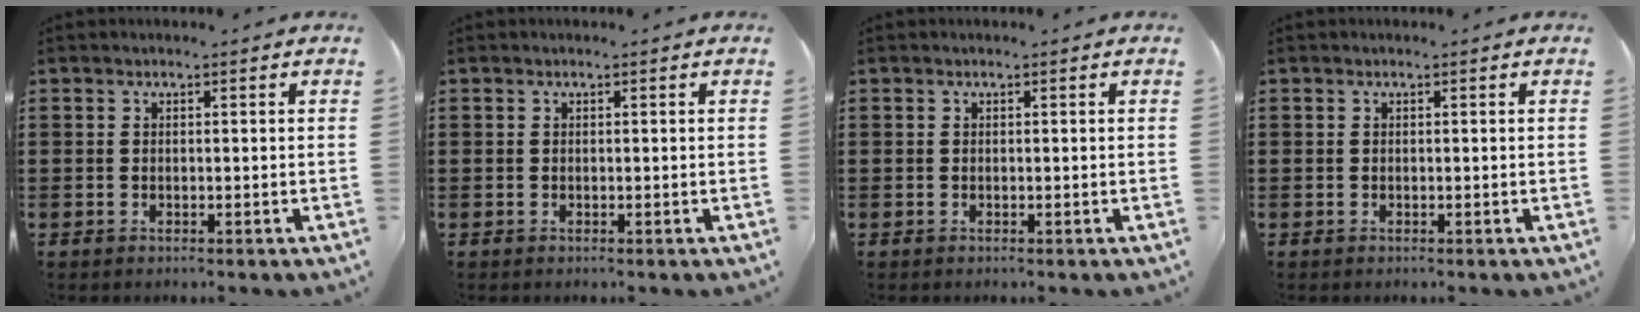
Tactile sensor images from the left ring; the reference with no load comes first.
{"total": 0.0}
{"total": 0.0}
{"total": 0.0}